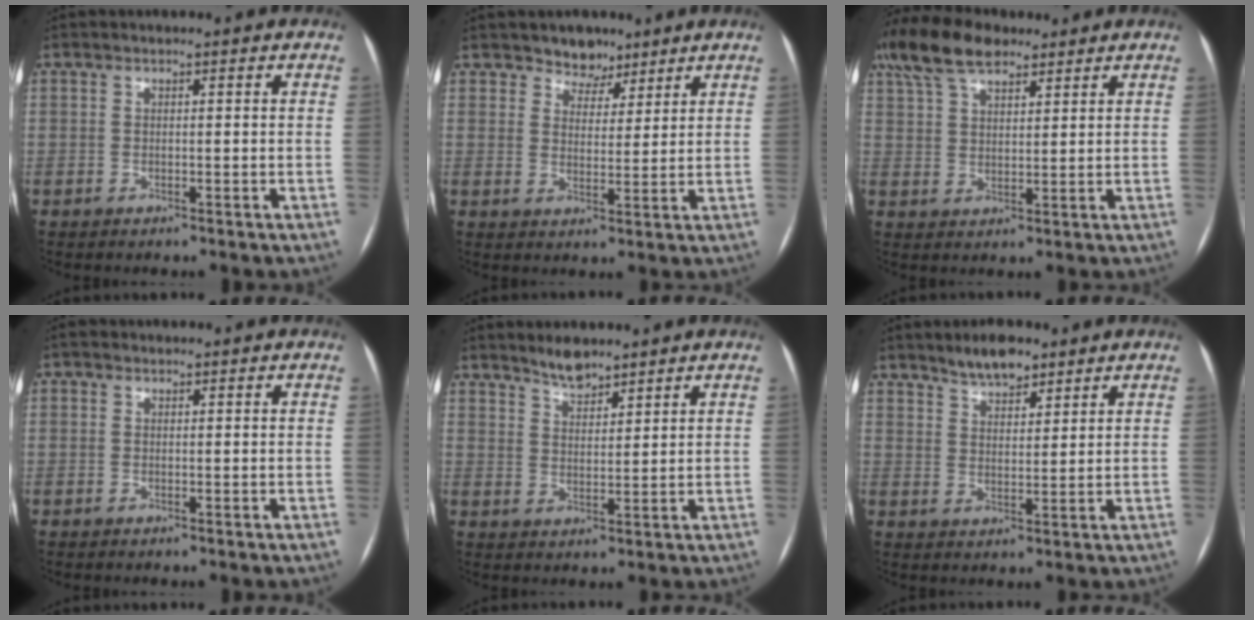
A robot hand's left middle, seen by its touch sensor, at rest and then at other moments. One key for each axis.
{"total": 4.6, "fx": 3.6, "fy": 2.8, "fz": 0.6, "tx": -0.002, "ty": -0.001, "tz": 0.057}
{"total": 10.9, "fx": 8.0, "fy": 4.2, "fz": 6.1, "tx": -0.130, "ty": 0.039, "tz": 0.150}
{"total": 1.5, "fx": -0.8, "fy": -1.0, "fz": -0.7, "tx": 0.010, "ty": -0.009, "tz": -0.014}
{"total": 3.9, "fx": 3.6, "fy": 0.9, "fz": 1.3, "tx": -0.027, "ty": 0.001, "tz": 0.065}
{"total": 5.5, "fx": 4.4, "fy": 1.9, "fz": 2.7, "tx": -0.051, "ty": 0.005, "tz": 0.078}